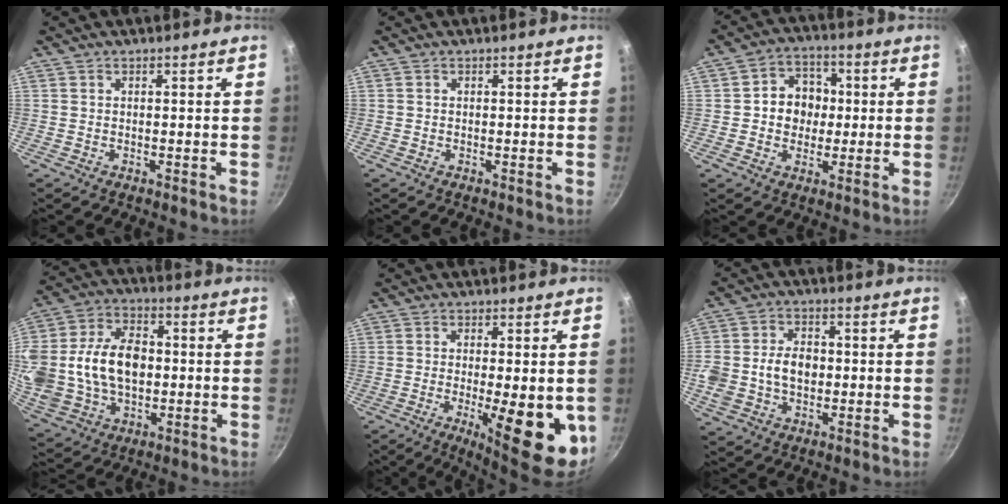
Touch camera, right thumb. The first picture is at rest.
{"total": 0.0}
{"total": 8.9, "force": [0.4, 7.8, 4.4], "torque": [-0.026, 0.011, -0.004]}
{"total": 23.9, "force": [0.5, 17.1, 16.8], "torque": [-0.338, 0.027, 0.015]}
{"total": 14.7, "force": [-3.6, 4.5, 13.5], "torque": [-0.174, -0.006, -0.040]}
{"total": 10.1, "force": [-0.5, 7.6, 6.7], "torque": [-0.108, 0.012, -0.015]}